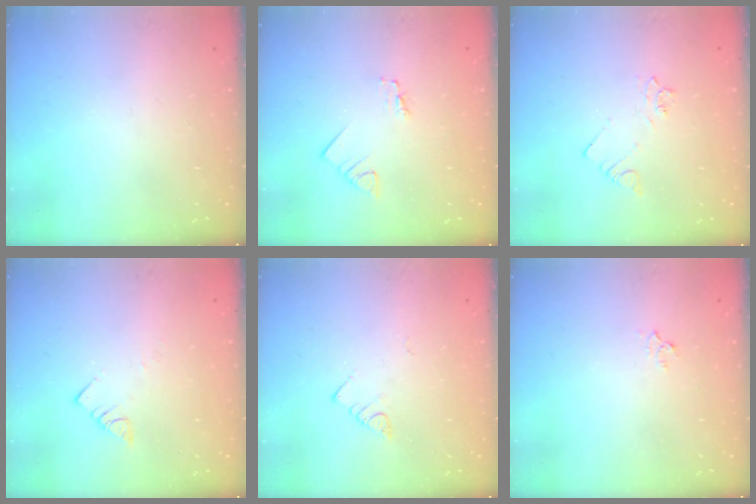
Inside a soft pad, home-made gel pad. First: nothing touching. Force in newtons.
{"total": 2.7, "press": 2.7, "slide": 0.3}
{"total": 2.5, "press": 2.4, "slide": 0.4}
{"total": 3.3, "press": 3.3, "slide": 0.3}
{"total": 2.7, "press": 2.7, "slide": 0.4}
{"total": 3.0, "press": 3.0, "slide": 0.4}